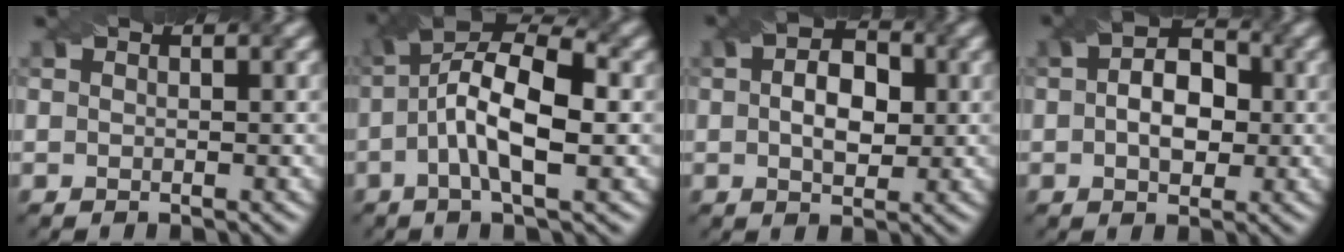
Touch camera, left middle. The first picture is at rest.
{"total": 7.7, "force": [-1.4, 2.7, 7.0], "torque": [-0.127, 0.020, -0.016]}
{"total": 3.9, "force": [-0.3, 2.7, 2.9], "torque": [-0.036, 0.008, 0.005]}
{"total": 4.5, "force": [-0.6, 3.2, 3.1], "torque": [-0.036, 0.010, 0.000]}